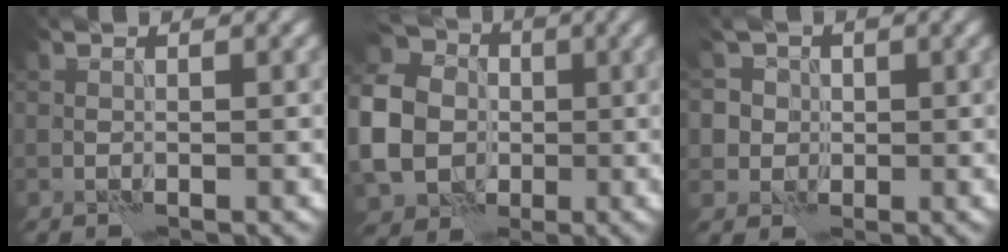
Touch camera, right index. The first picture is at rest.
{"total": 11.0, "force": [-0.9, 9.5, 5.4], "torque": [-0.141, -0.015, -0.025]}
{"total": 6.4, "force": [1.8, 5.8, 2.2], "torque": [-0.036, 0.026, 0.005]}